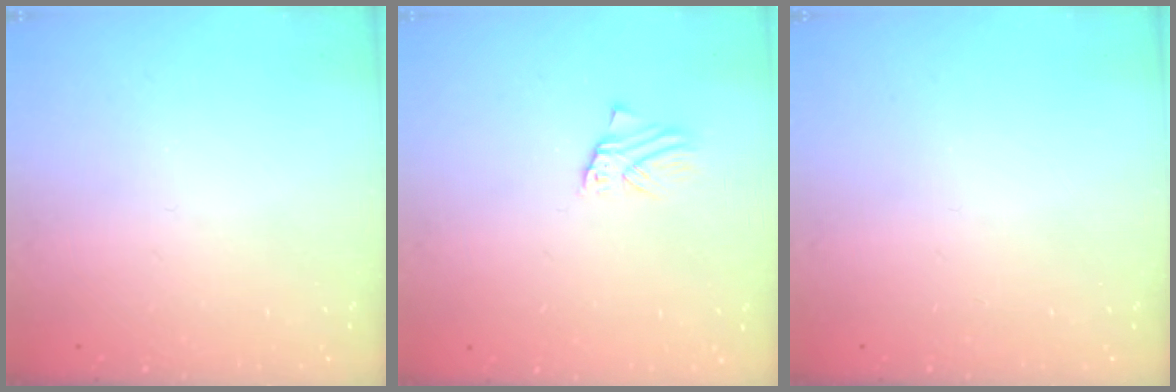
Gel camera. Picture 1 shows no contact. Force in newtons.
{"total": 1.7, "press": 1.6, "slide": 0.2}
{"total": 0.0}